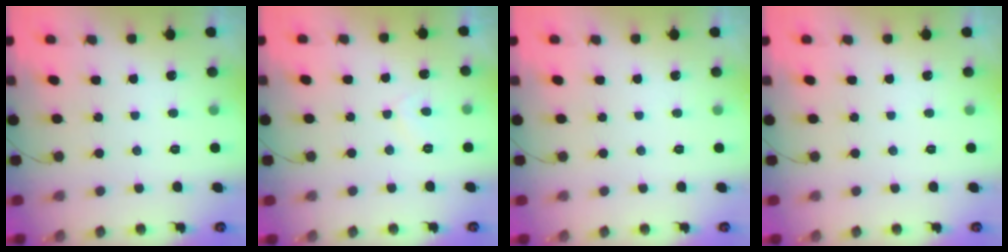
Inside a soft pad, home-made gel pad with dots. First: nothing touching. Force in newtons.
{"total": 3.9, "press": 3.8, "slide": 0.6}
{"total": 0.0}
{"total": 0.0}